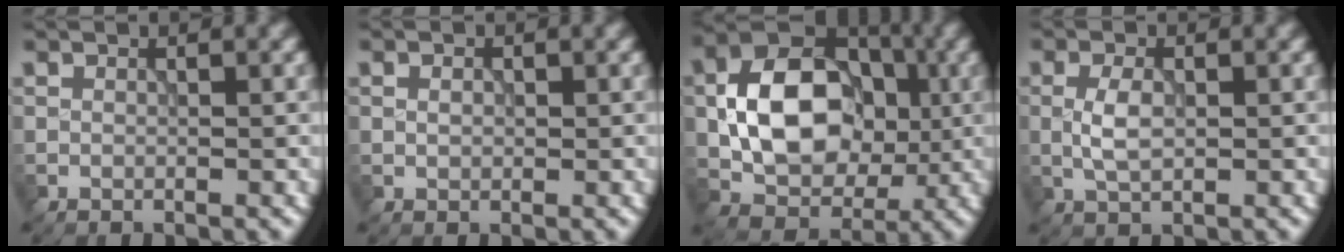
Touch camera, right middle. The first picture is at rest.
{"total": 0.9, "force": [0.2, 0.7, 0.5], "torque": [-0.005, 0.001, 0.004]}
{"total": 10.4, "force": [0.1, 7.5, 7.1], "torque": [-0.129, 0.010, 0.000]}
{"total": 2.4, "force": [-0.1, 1.2, 2.0], "torque": [-0.047, 0.001, -0.002]}